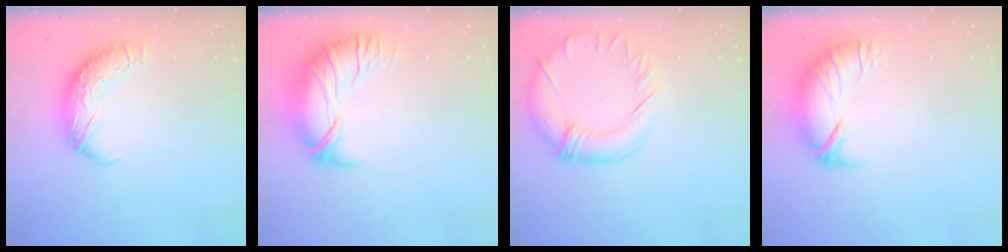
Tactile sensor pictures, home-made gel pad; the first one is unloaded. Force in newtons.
{"total": 2.5, "press": 0.1, "slide": 2.5}
{"total": 3.0, "press": 2.7, "slide": 1.3}
{"total": 3.7, "press": 3.0, "slide": 2.2}